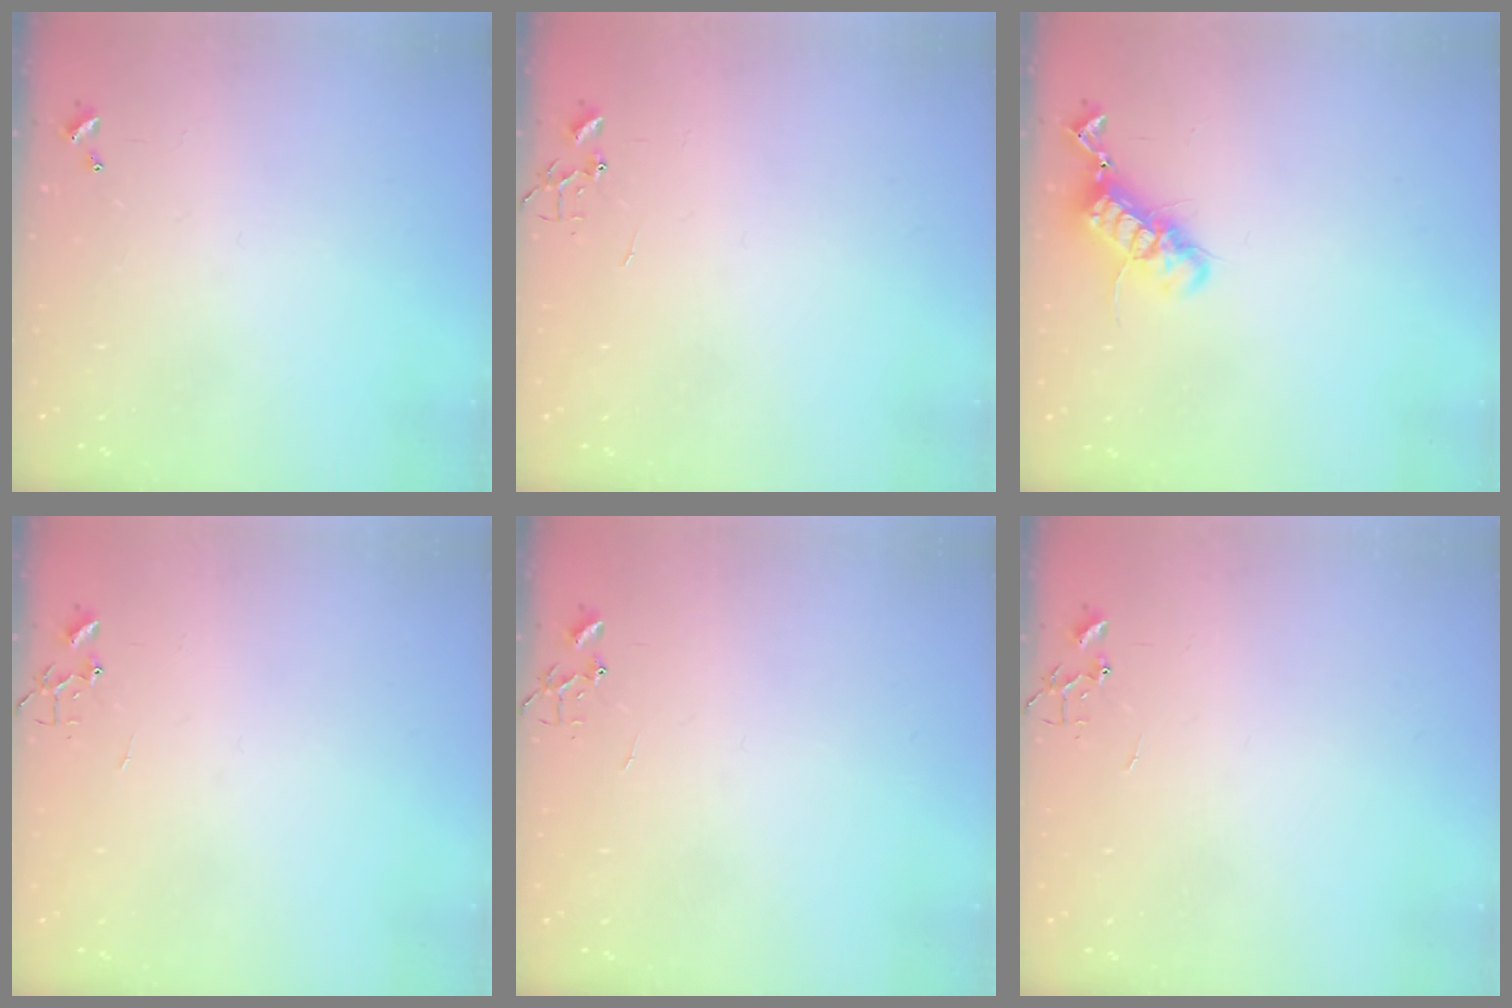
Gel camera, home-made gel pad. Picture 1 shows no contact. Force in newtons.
{"total": 0.0}
{"total": 12.7, "press": 12.6, "slide": 1.1}
{"total": 0.0}
{"total": 0.0}
{"total": 0.0}